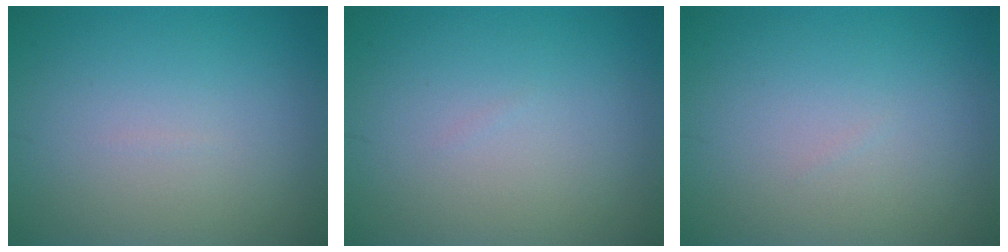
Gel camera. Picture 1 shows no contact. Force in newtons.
{"total": 0.0}
{"total": 0.0}